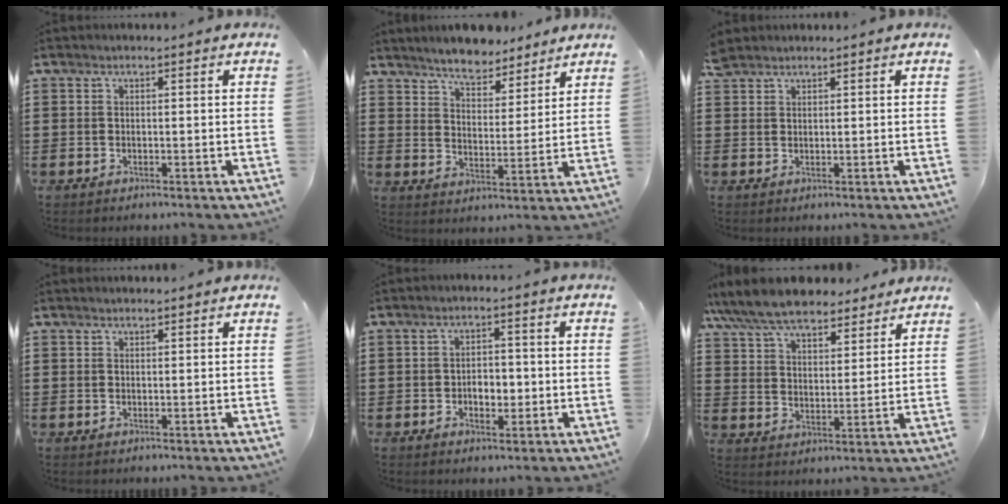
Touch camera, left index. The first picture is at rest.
{"total": 5.6, "force": [5.5, 0.9, 0.7], "torque": [-0.037, -0.023, 0.098]}
{"total": 2.2, "force": [2.0, 0.8, 0.4], "torque": [-0.014, 0.003, 0.041]}
{"total": 0.7, "force": [0.6, 0.2, 0.1], "torque": [-0.003, 0.000, 0.012]}
{"total": 3.2, "force": [-0.8, 2.0, 2.3], "torque": [-0.041, 0.002, -0.021]}
{"total": 9.0, "force": [8.2, 2.2, 3.0], "torque": [-0.092, -0.029, 0.152]}